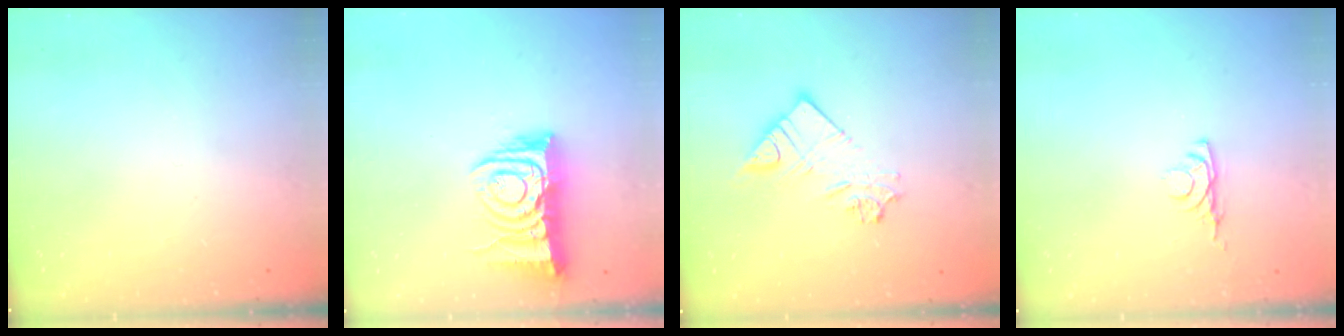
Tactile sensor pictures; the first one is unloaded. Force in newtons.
{"total": 10.3, "press": 10.2, "slide": 1.1}
{"total": 10.8, "press": 10.8, "slide": 1.1}
{"total": 3.4, "press": 3.3, "slide": 0.6}